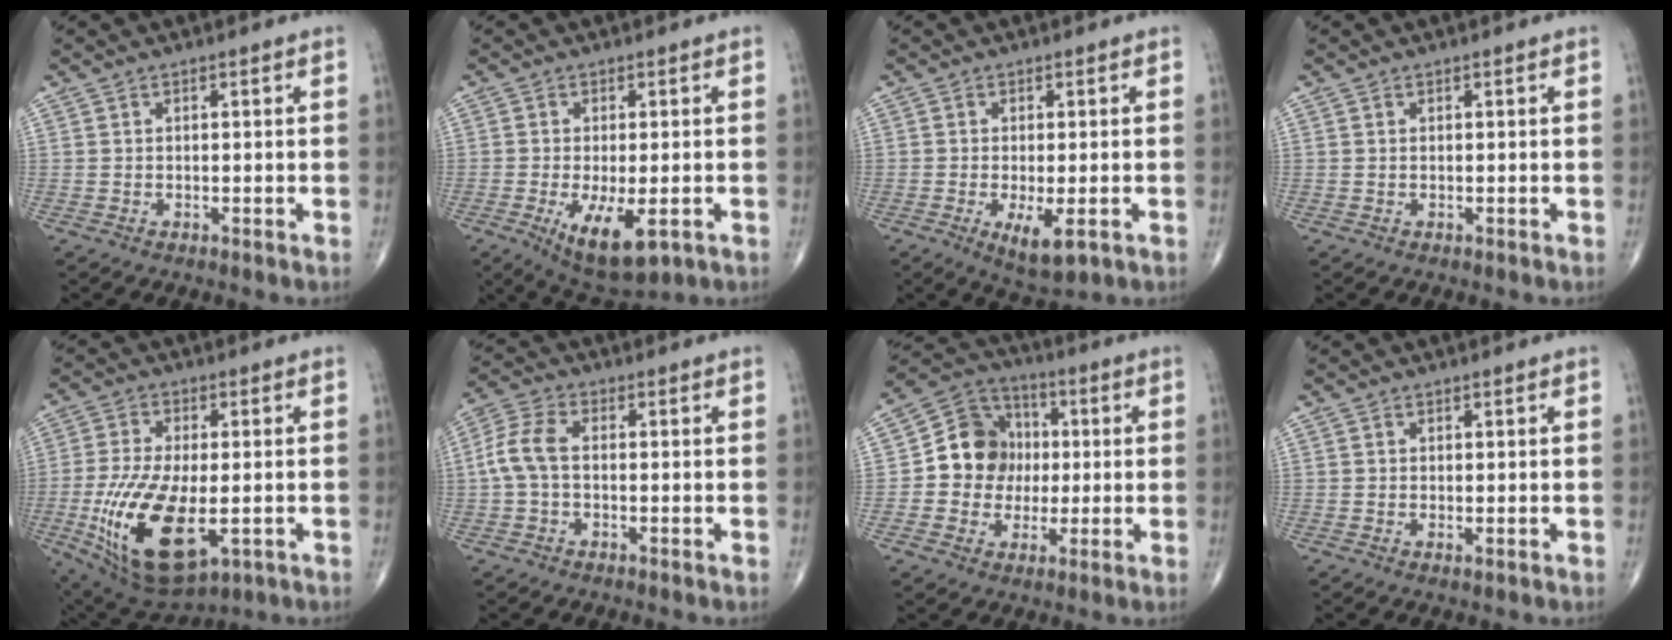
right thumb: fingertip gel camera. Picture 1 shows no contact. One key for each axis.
{"total": 9.9, "fx": -3.5, "fy": 4.0, "fz": 8.4, "tx": -0.138, "ty": -0.017, "tz": -0.045}
{"total": 6.0, "fx": -2.1, "fy": 2.1, "fz": 5.2, "tx": -0.090, "ty": -0.016, "tz": -0.028}
{"total": 0.0}
{"total": 18.7, "fx": -4.5, "fy": 8.8, "fz": 15.9, "tx": -0.320, "ty": -0.017, "tz": -0.059}
{"total": 6.3, "fx": -0.3, "fy": 3.7, "fz": 5.1, "tx": -0.118, "ty": 0.019, "tz": -0.014}
{"total": 12.1, "fx": 0.0, "fy": 10.9, "fz": 5.2, "tx": -0.044, "ty": 0.023, "tz": -0.008}
{"total": 0.6, "fx": -0.1, "fy": 0.3, "fz": 0.6, "tx": -0.013, "ty": -0.004, "tz": -0.003}